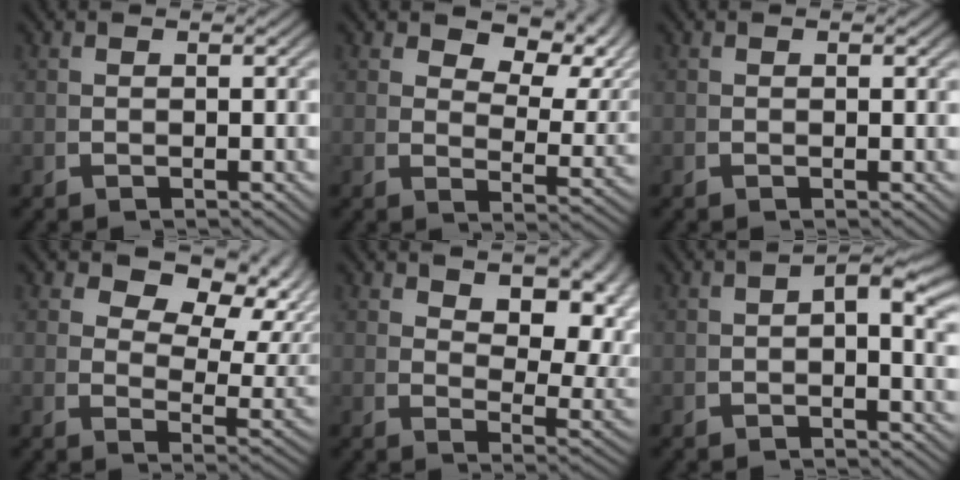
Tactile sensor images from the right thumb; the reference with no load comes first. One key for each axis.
{"total": 5.9, "fx": 3.4, "fy": 2.8, "fz": 3.9, "tx": -0.047, "ty": -0.007, "tz": 0.058}
{"total": 0.0}
{"total": 7.2, "fx": 3.4, "fy": 4.1, "fz": 4.9, "tx": -0.072, "ty": -0.018, "tz": 0.060}
{"total": 7.3, "fx": 3.0, "fy": 4.0, "fz": 5.3, "tx": -0.073, "ty": -0.014, "tz": 0.055}
{"total": 2.4, "fx": 0.5, "fy": 0.7, "fz": 2.2, "tx": -0.030, "ty": 0.003, "tz": 0.004}